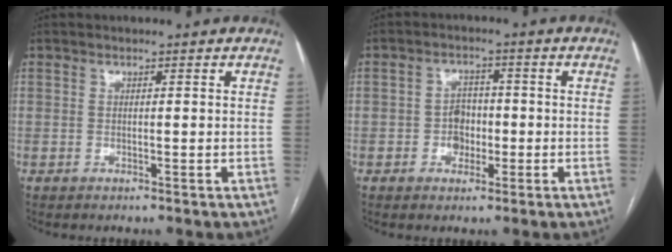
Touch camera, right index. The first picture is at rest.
{"total": 3.7, "force": [-1.0, 2.8, 2.1], "torque": [-0.031, 0.009, -0.017]}